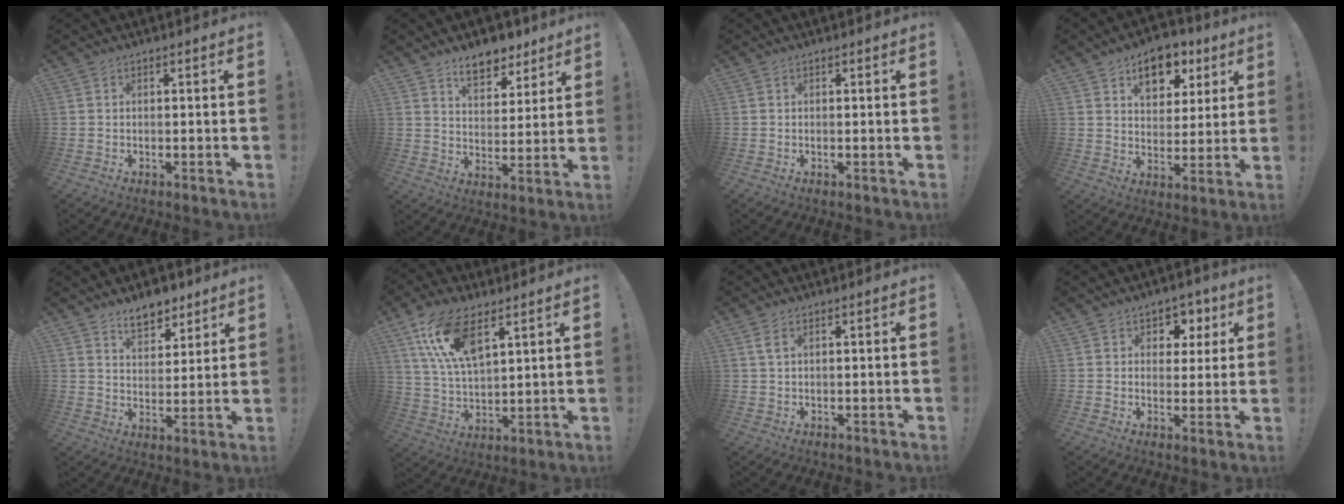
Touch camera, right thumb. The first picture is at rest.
{"total": 10.3, "force": [7.5, 5.7, 4.3], "torque": [-0.054, -0.047, 0.138]}
{"total": 0.0}
{"total": 11.4, "force": [6.5, 7.3, 5.8], "torque": [-0.074, -0.033, 0.118]}
{"total": 9.3, "force": [6.9, 5.0, 3.6], "torque": [-0.046, -0.041, 0.128]}
{"total": 15.4, "force": [8.3, 6.8, 11.0], "torque": [-0.224, -0.025, 0.151]}
{"total": 2.6, "force": [1.2, 1.1, 2.0], "torque": [-0.040, 0.001, 0.021]}
{"total": 6.1, "force": [2.4, 5.5, 1.2], "torque": [-0.005, -0.016, 0.046]}